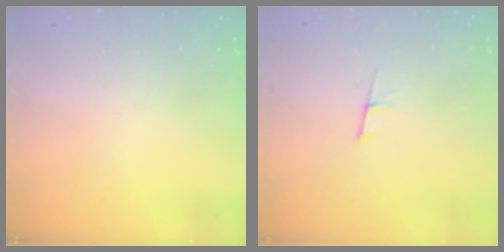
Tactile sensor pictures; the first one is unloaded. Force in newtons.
{"total": 5.6, "press": 5.0, "slide": 2.6}